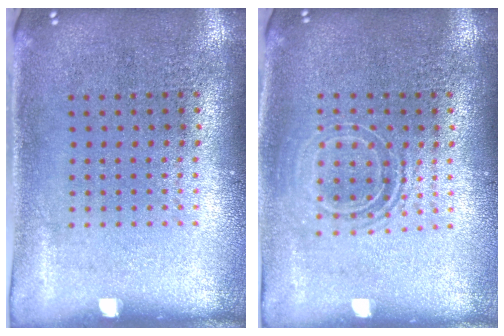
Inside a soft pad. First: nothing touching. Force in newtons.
{"total": 1.6, "press": 1.2, "slide": 1.0}